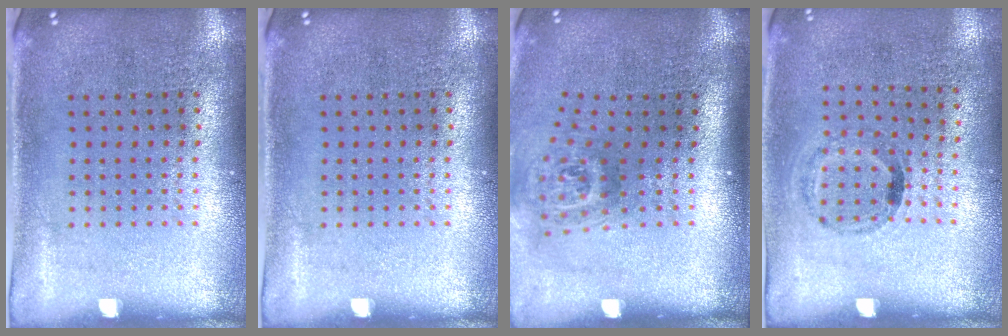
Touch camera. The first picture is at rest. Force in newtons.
{"total": 0.0}
{"total": 1.8, "press": 1.2, "slide": 1.4}
{"total": 1.1, "press": 0.7, "slide": 0.9}